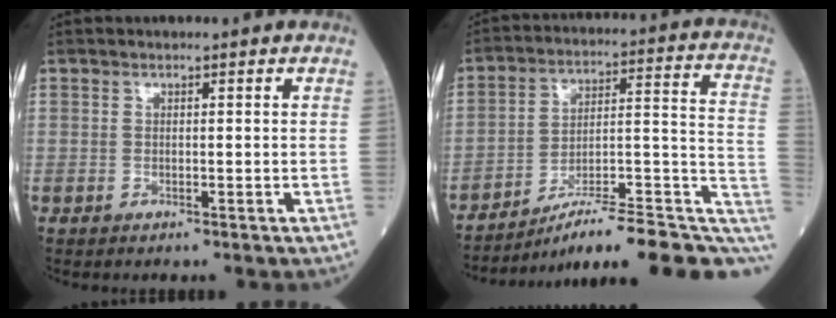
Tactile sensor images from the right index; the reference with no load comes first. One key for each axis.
{"total": 20.1, "fx": -13.7, "fy": 3.2, "fz": 14.4, "tx": -0.139, "ty": 0.042, "tz": -0.198}